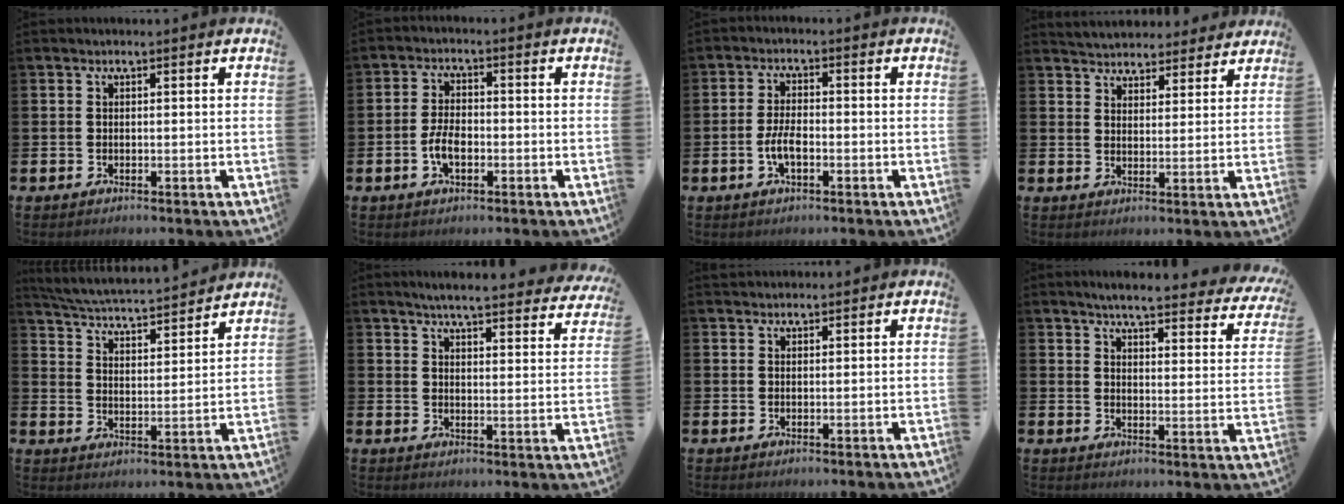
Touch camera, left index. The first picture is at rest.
{"total": 4.1, "force": [-1.2, 2.1, 3.3], "torque": [-0.060, 0.002, -0.025]}
{"total": 3.6, "force": [-1.1, 1.5, 3.1], "torque": [-0.056, 0.001, -0.024]}
{"total": 4.6, "force": [4.5, 1.1, -0.3], "torque": [-0.008, -0.029, 0.080]}
{"total": 4.9, "force": [4.8, 0.0, 0.8], "torque": [-0.039, -0.045, 0.078]}
{"total": 5.2, "force": [4.9, 0.1, 1.5], "torque": [-0.031, -0.036, 0.082]}
{"total": 1.4, "force": [1.3, 0.4, 0.0], "torque": [0.010, -0.002, 0.022]}
{"total": 4.8, "force": [4.4, 0.4, 1.8], "torque": [-0.037, -0.037, 0.068]}